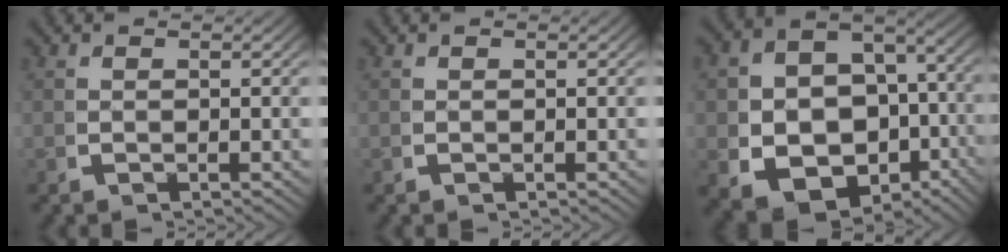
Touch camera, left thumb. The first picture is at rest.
{"total": 0.0}
{"total": 13.8, "force": [-4.2, 10.6, 7.7], "torque": [-0.159, -0.059, -0.047]}